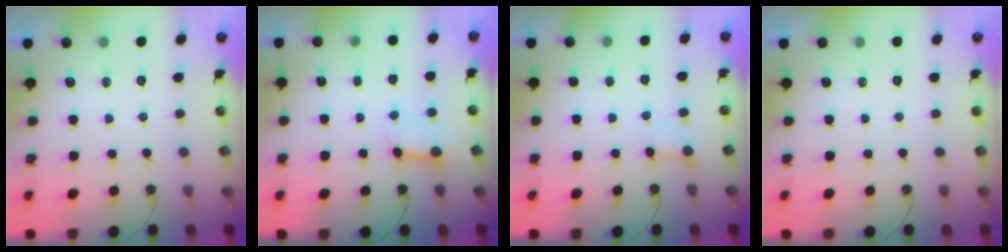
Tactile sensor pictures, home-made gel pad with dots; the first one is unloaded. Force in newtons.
{"total": 5.9, "press": 5.9, "slide": 0.3}
{"total": 3.0, "press": 3.0, "slide": 0.2}
{"total": 0.0}